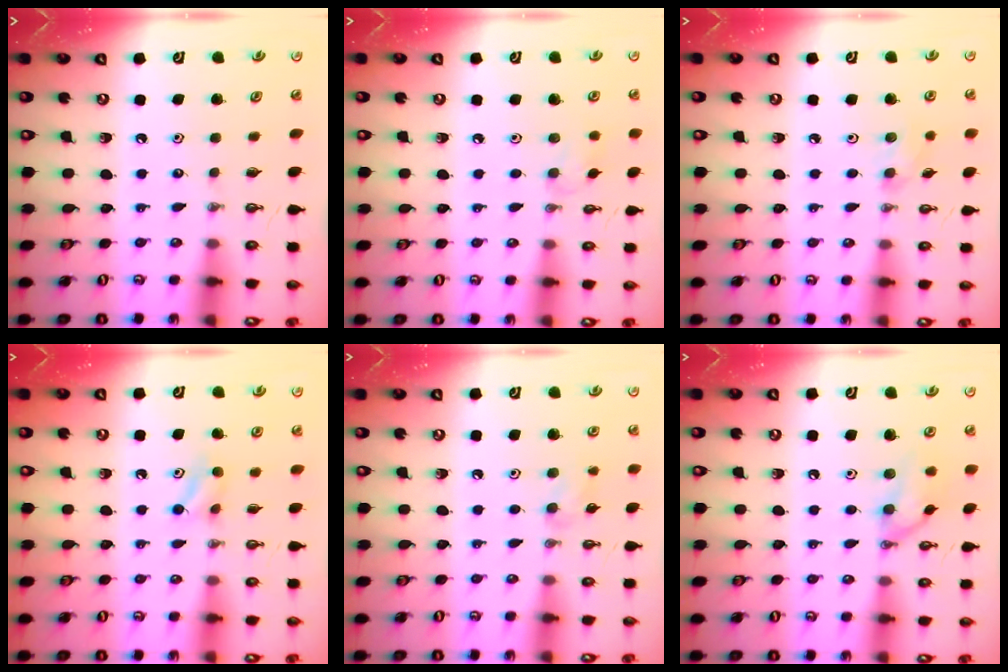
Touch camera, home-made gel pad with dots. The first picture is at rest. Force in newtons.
{"total": 6.2, "press": 6.1, "slide": 0.9}
{"total": 5.5, "press": 5.0, "slide": 2.3}
{"total": 4.5, "press": 4.4, "slide": 0.4}
{"total": 7.8, "press": 7.0, "slide": 3.6}
{"total": 10.9, "press": 10.8, "slide": 1.6}